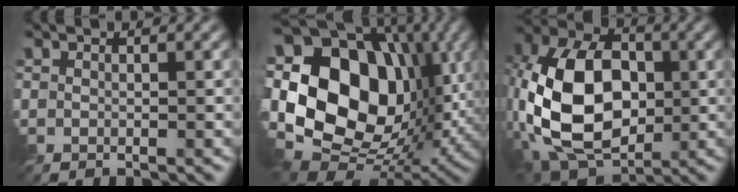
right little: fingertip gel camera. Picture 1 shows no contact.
{"total": 17.4, "force": [2.6, 12.5, 11.9], "torque": [-0.228, 0.017, 0.036]}
{"total": 14.1, "force": [-2.0, 9.3, 10.4], "torque": [-0.222, 0.004, -0.057]}